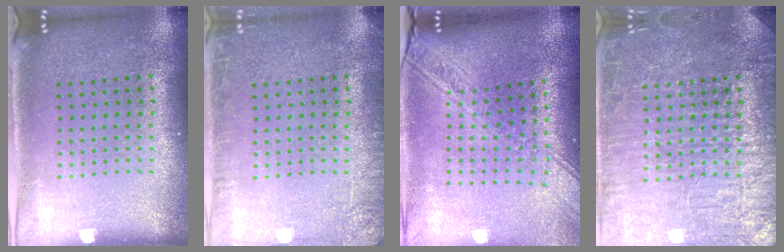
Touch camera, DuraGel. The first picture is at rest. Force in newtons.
{"total": 2.4, "press": 2.3, "slide": 0.3}
{"total": 2.6, "press": 2.1, "slide": 1.6}
{"total": 7.1, "press": 7.1, "slide": 1.1}